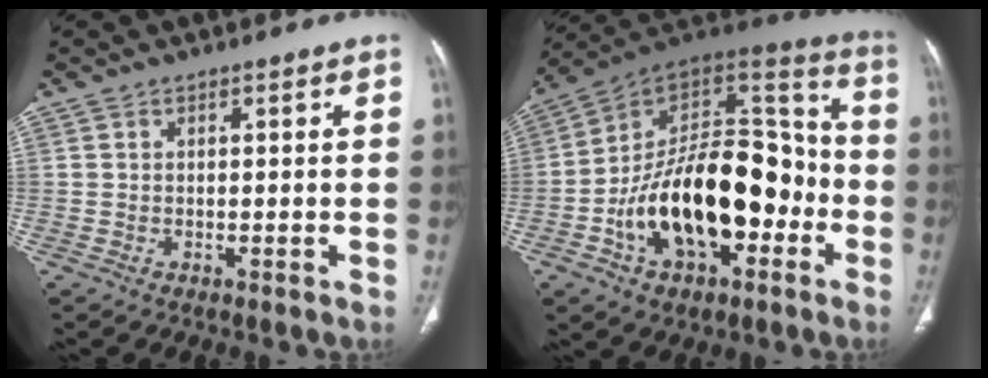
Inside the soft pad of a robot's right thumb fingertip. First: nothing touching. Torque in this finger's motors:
{"motor_torque": [0.89, 2.74, 1.96, -0.81, 0.52]}